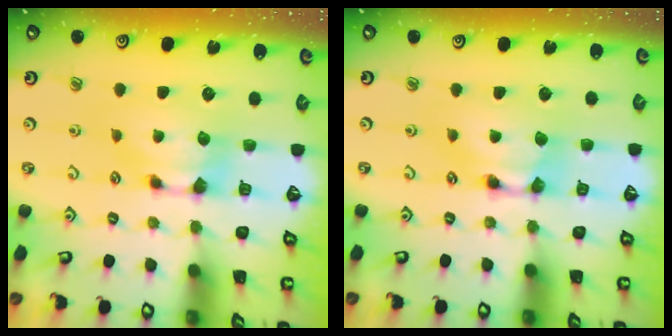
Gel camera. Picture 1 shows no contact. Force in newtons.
{"total": 2.0, "press": 2.0, "slide": 0.1}